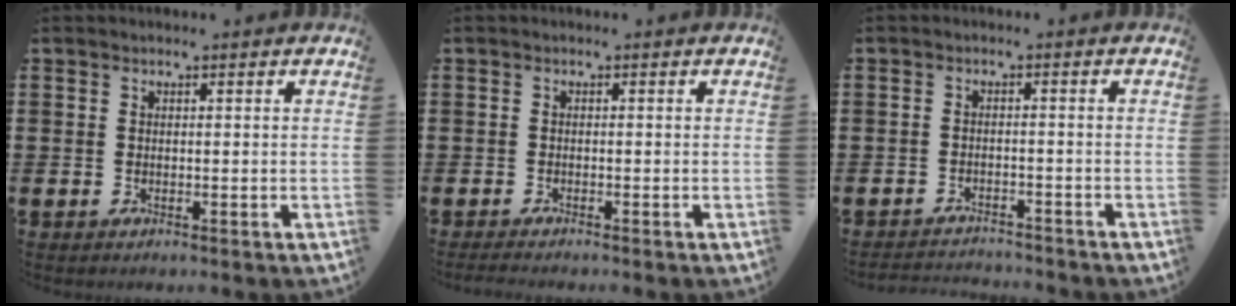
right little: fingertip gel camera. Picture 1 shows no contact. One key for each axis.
{"total": 0.8, "fx": -0.7, "fy": 0.0, "fz": 0.4, "tx": -0.007, "ty": -0.002, "tz": -0.014}
{"total": 2.2, "fx": -2.2, "fy": 0.0, "fz": -0.2, "tx": -0.003, "ty": 0.002, "tz": -0.048}